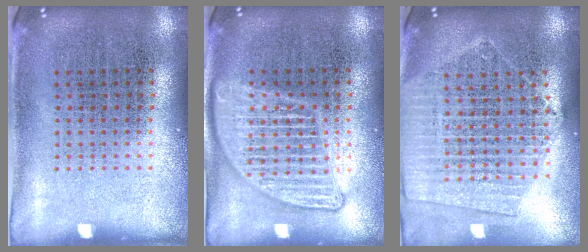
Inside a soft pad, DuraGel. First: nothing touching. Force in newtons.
{"total": 2.1, "press": 2.1, "slide": 0.2}
{"total": 1.9, "press": 1.8, "slide": 0.7}